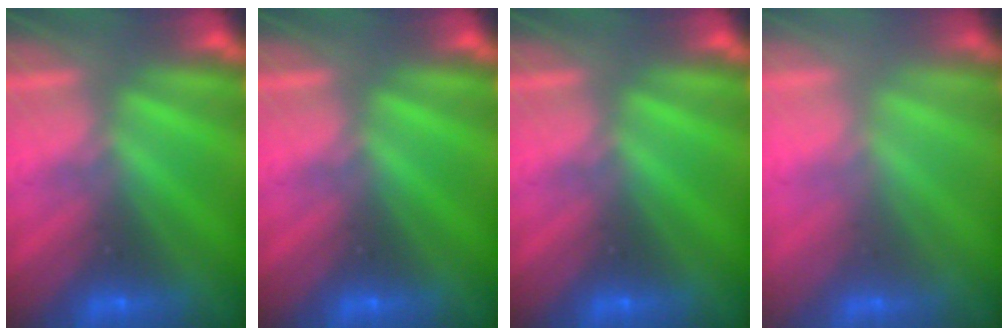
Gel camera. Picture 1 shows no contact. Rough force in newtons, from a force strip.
{"total": 0.0}
{"total": 0.0}
{"total": 2.0}